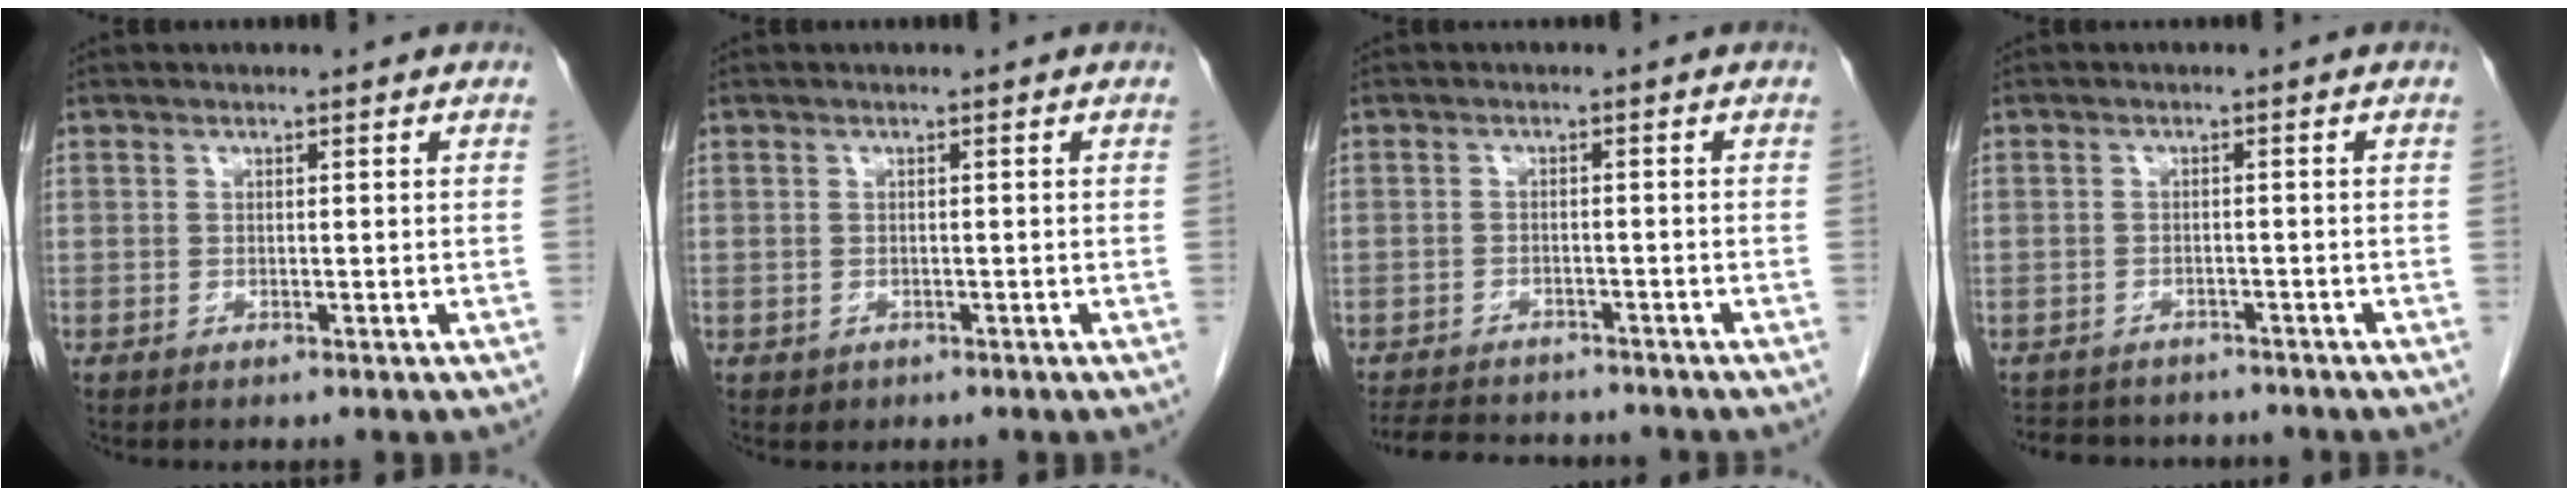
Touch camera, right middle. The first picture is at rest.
{"total": 0.8, "force": [-0.3, 0.7, 0.1], "torque": [-0.005, 0.002, 0.000]}
{"total": 10.6, "force": [-9.5, 3.0, 3.5], "torque": [-0.069, -0.001, -0.131]}
{"total": 7.8, "force": [-7.1, 2.9, 1.7], "torque": [-0.028, 0.006, -0.091]}